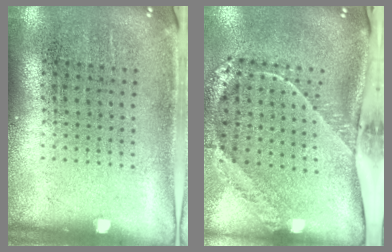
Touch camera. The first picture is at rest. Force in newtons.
{"total": 2.7, "press": 1.8, "slide": 2.0}